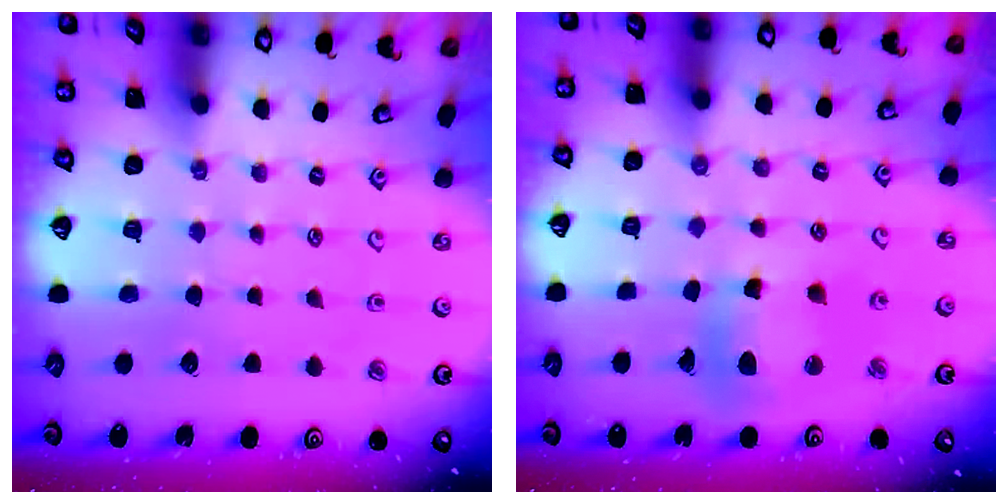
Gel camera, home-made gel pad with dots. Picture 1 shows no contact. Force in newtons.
{"total": 12.2, "press": 12.1, "slide": 1.4}